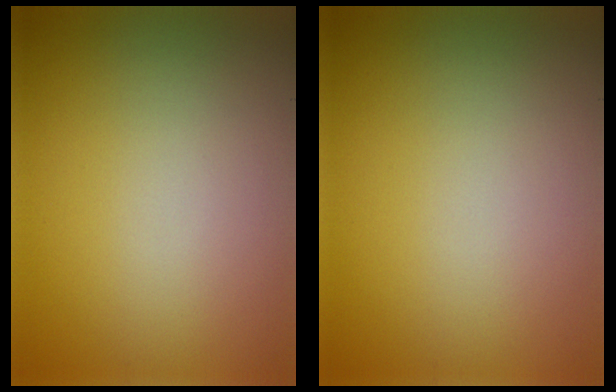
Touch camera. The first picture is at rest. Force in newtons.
{"total": 0.0}